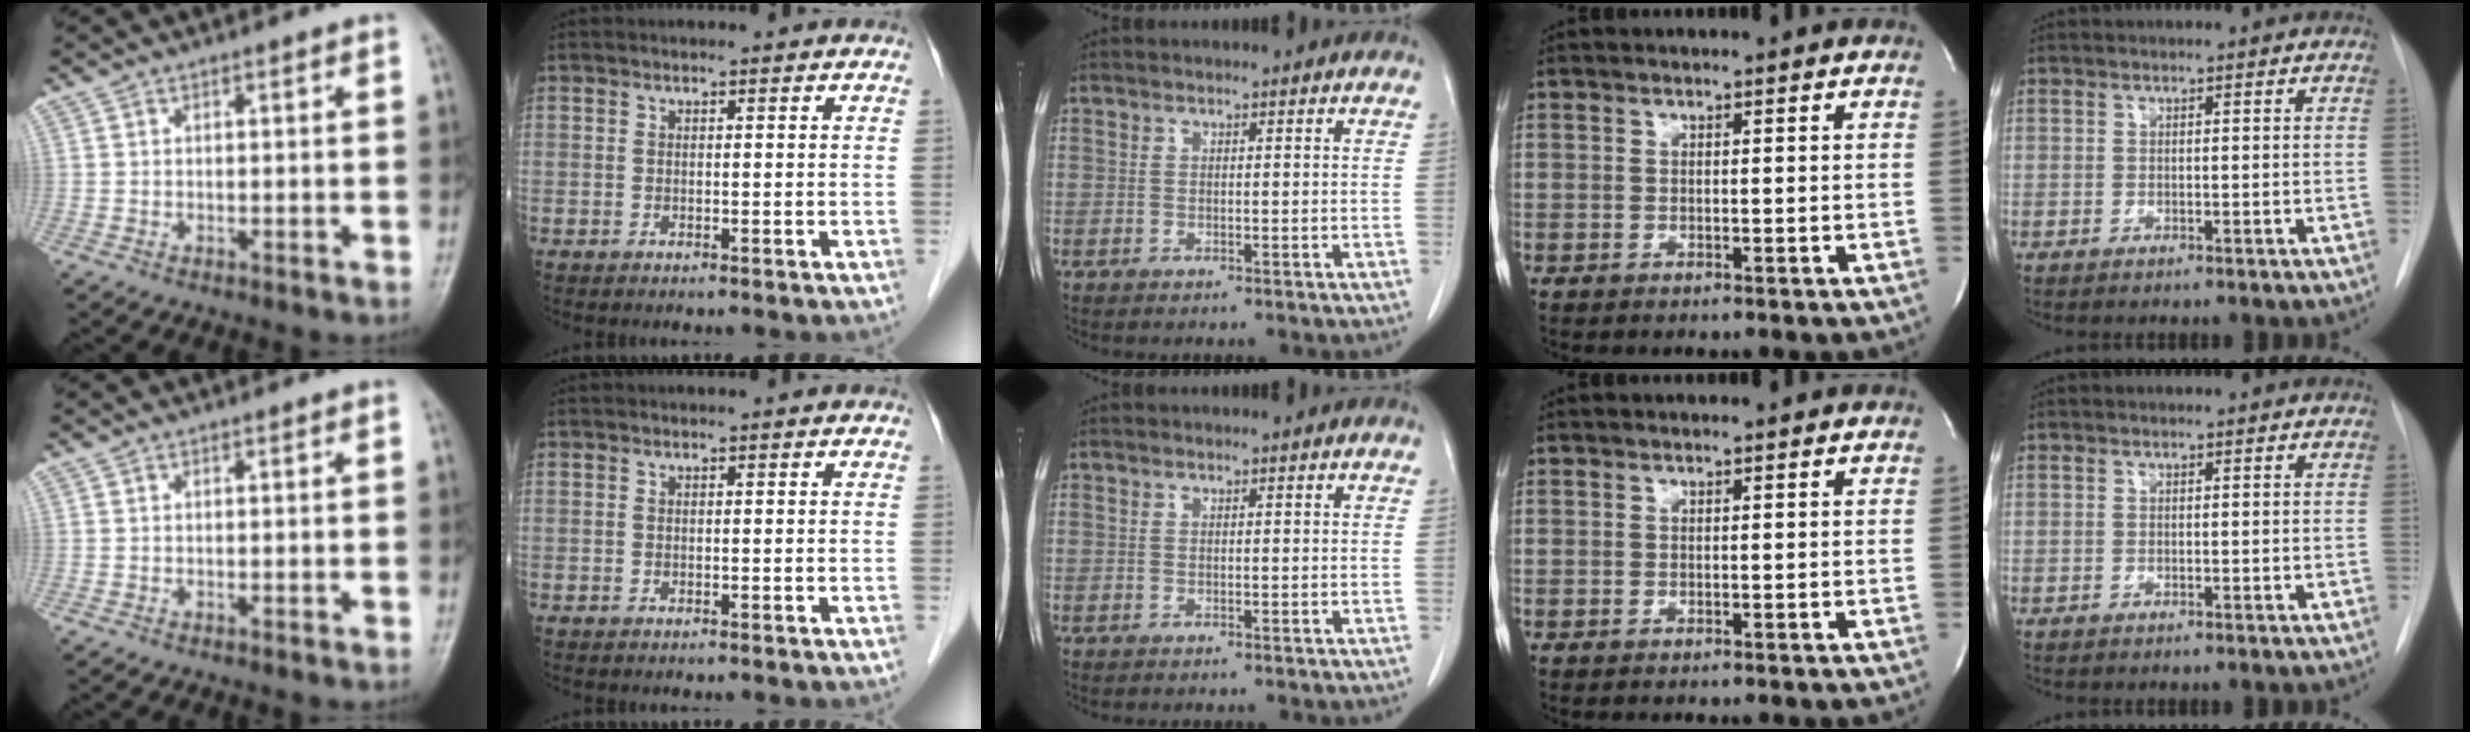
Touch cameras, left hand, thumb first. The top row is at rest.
{}